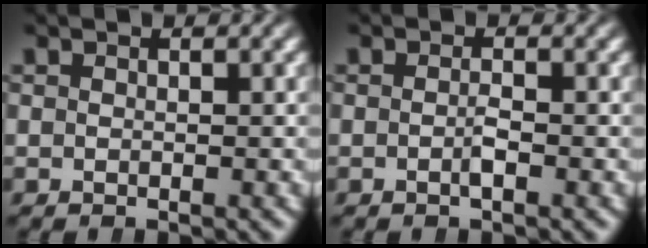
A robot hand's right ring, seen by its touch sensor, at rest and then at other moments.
{"total": 1.0, "force": [-0.6, 0.4, 0.7], "torque": [-0.020, -0.003, -0.014]}